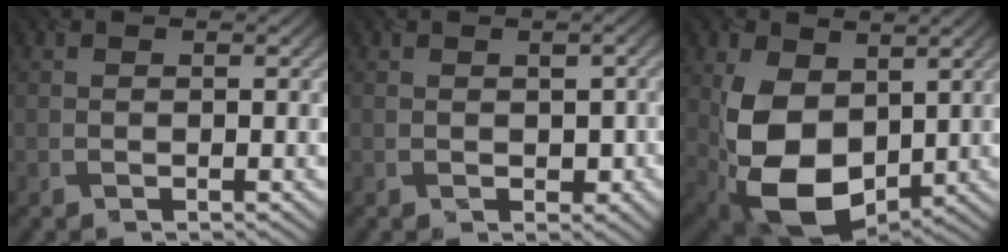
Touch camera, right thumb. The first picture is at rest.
{"total": 1.6, "force": [-0.1, 1.1, 1.2], "torque": [-0.022, -0.006, 0.004]}
{"total": 12.2, "force": [0.6, 8.4, 8.8], "torque": [-0.208, -0.019, 0.016]}